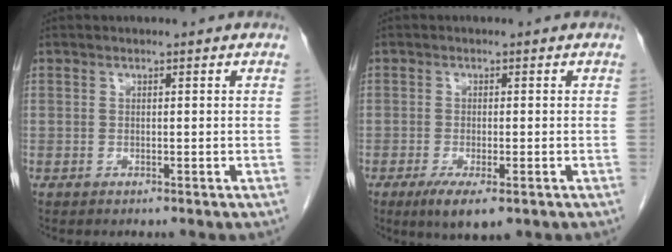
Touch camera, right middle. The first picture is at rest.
{"total": 5.3, "force": [-2.9, 1.3, 4.2], "torque": [-0.070, -0.013, -0.043]}